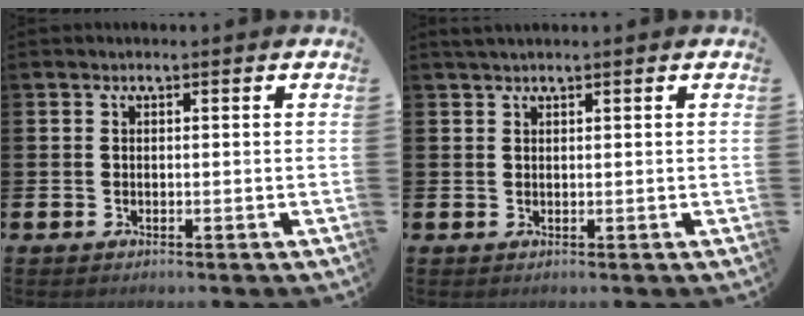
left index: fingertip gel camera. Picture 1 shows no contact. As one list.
[{"total": 2.9, "force": [2.5, -0.1, 1.4], "torque": [-0.036, 0.001, 0.047]}]